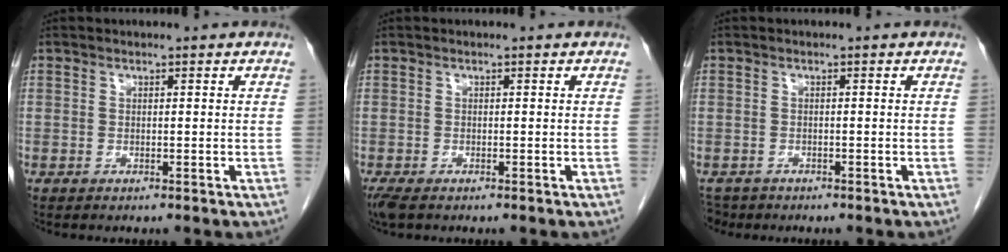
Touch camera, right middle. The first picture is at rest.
{"total": 2.9, "force": [-2.1, 1.0, 1.7], "torque": [-0.040, -0.011, -0.034]}
{"total": 2.9, "force": [-2.4, 1.7, 0.2], "torque": [-0.004, -0.002, -0.040]}